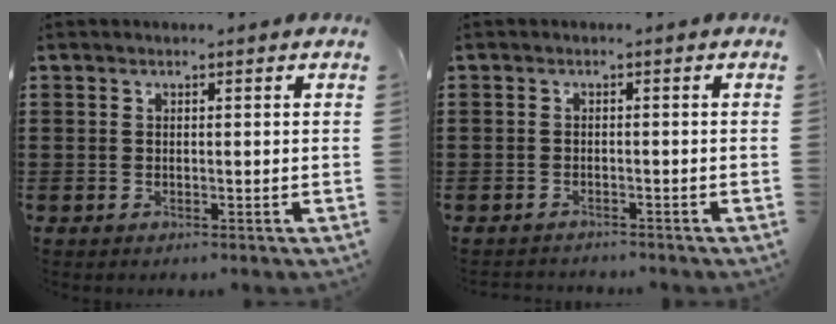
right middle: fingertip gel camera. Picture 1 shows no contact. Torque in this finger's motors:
{"motor_torque": [-0.55, -0.11, -0.43, -0.05]}